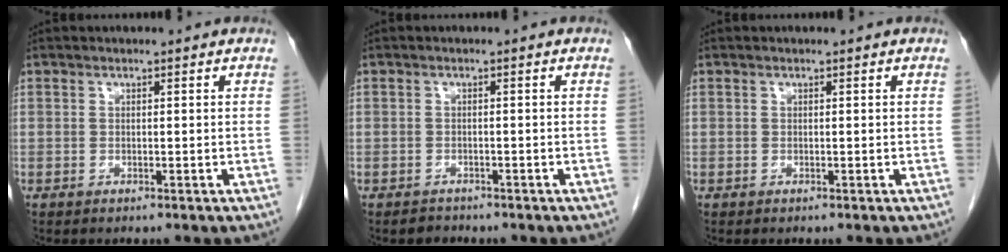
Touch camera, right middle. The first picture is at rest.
{"total": 1.3, "force": [-1.1, 0.7, -0.2], "torque": [-0.005, 0.001, -0.020]}
{"total": 0.0}